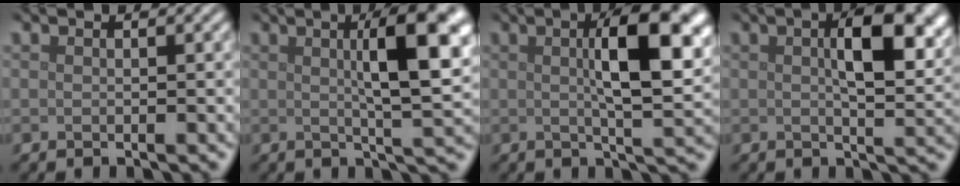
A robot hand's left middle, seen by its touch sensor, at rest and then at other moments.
{"total": 8.7, "force": [2.1, 2.1, 8.2], "torque": [-0.101, 0.012, 0.030]}
{"total": 9.3, "force": [2.0, 2.7, 8.7], "torque": [-0.120, 0.009, 0.029]}
{"total": 7.8, "force": [2.0, 3.0, 6.9], "torque": [-0.097, 0.006, 0.032]}